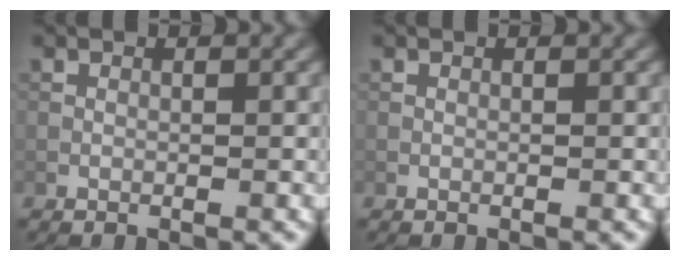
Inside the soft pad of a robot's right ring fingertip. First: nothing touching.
{"total": 0.0}